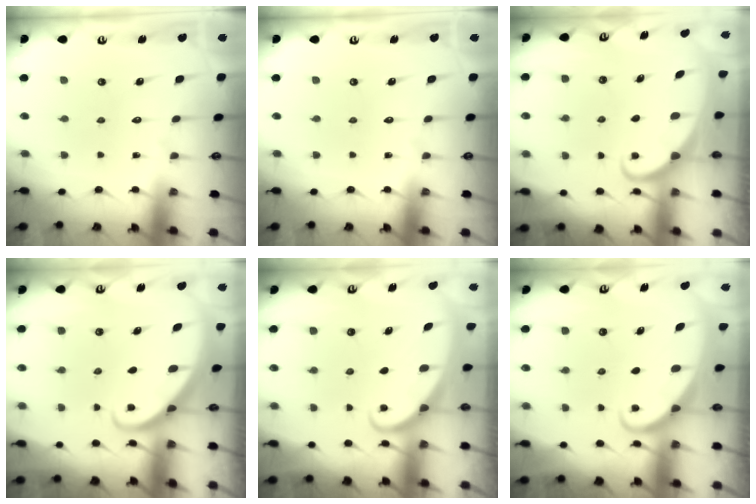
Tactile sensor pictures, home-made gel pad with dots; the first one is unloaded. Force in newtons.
{"total": 0.0}
{"total": 1.8, "press": 1.8, "slide": 0.2}
{"total": 2.6, "press": 2.6, "slide": 0.2}
{"total": 2.1, "press": 2.1, "slide": 0.4}
{"total": 2.0, "press": 2.0, "slide": 0.0}